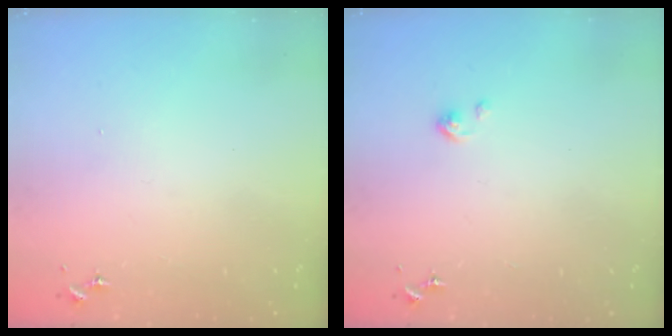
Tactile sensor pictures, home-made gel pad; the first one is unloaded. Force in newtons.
{"total": 3.0, "press": 3.0, "slide": 0.3}